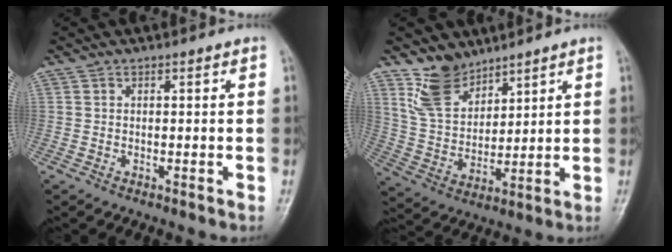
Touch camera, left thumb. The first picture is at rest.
{"total": 9.5, "force": [7.0, 5.3, 3.5], "torque": [-0.045, -0.047, 0.149]}